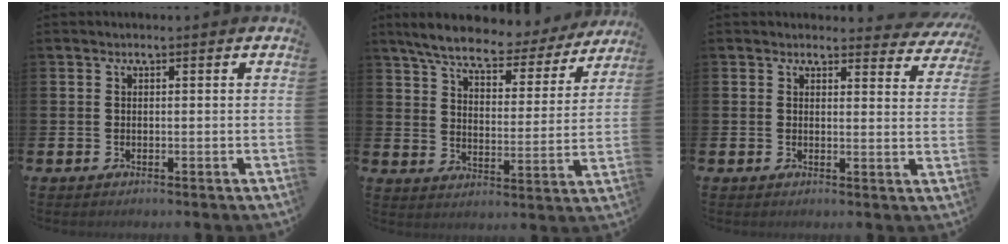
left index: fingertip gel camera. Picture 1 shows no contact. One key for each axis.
{"total": 7.6, "fx": 6.8, "fy": 1.5, "fz": 3.0, "tx": -0.085, "ty": -0.046, "tz": 0.113}
{"total": 2.3, "fx": 2.2, "fy": 0.6, "fz": 0.1, "tx": 0.000, "ty": -0.015, "tz": 0.037}